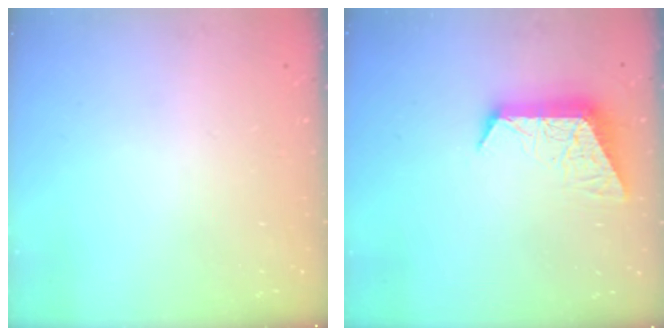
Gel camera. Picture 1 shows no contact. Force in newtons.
{"total": 10.9, "press": 10.9, "slide": 0.7}